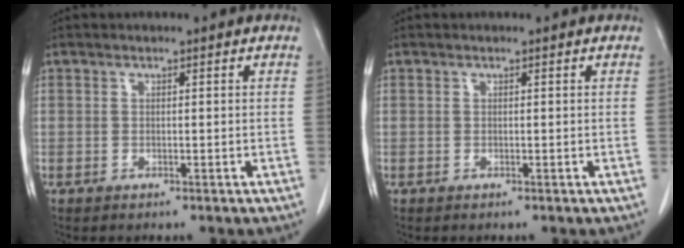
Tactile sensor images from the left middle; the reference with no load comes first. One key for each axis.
{"total": 0.0}